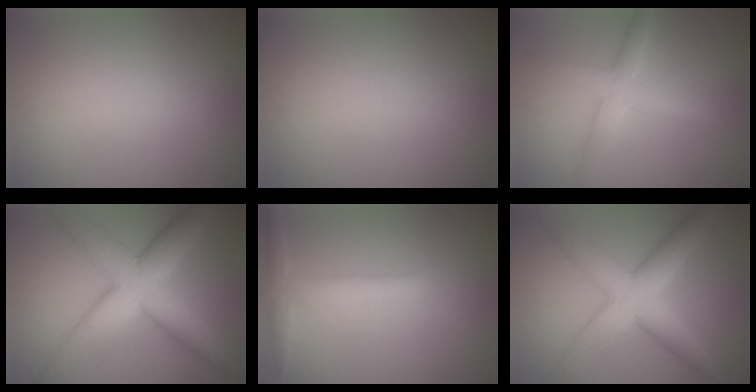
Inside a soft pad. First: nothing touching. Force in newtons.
{"total": 0.0}
{"total": 2.8, "press": 2.8, "slide": 0.0}
{"total": 8.1, "press": 8.1, "slide": 0.3}
{"total": 2.4, "press": 2.4, "slide": 0.2}
{"total": 6.3, "press": 6.3, "slide": 0.2}